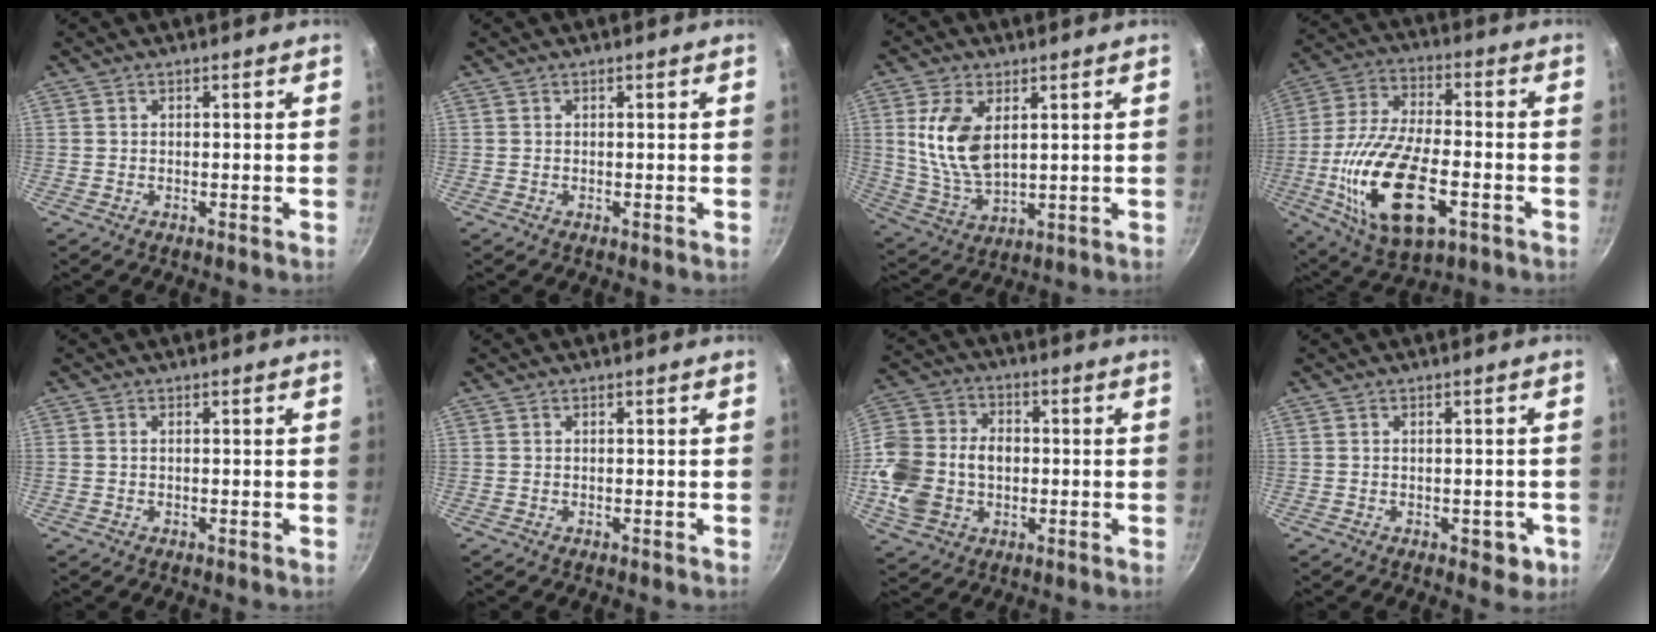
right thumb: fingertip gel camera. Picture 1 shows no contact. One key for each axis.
{"total": 0.0}
{"total": 11.9, "fx": 3.1, "fy": 6.5, "fz": 9.5, "tx": -0.184, "ty": -0.016, "tz": 0.071}
{"total": 21.1, "fx": -6.1, "fy": 9.7, "fz": 17.7, "tx": -0.344, "ty": 0.013, "tz": -0.099}
{"total": 0.6, "fx": 0.0, "fy": 0.4, "fz": 0.5, "tx": -0.013, "ty": 0.004, "tz": 0.004}
{"total": 0.0}
{"total": 16.8, "fx": -1.7, "fy": 12.6, "fz": 11.0, "tx": -0.217, "ty": 0.020, "tz": -0.030}
{"total": 3.5, "fx": -1.3, "fy": 2.0, "fz": 2.5, "tx": -0.009, "ty": 0.008, "tz": -0.010}